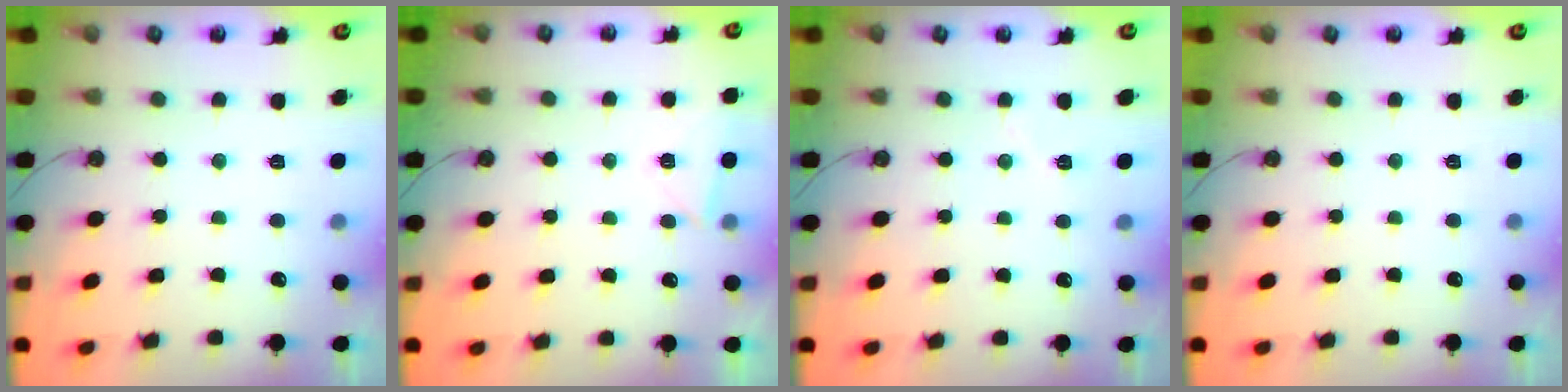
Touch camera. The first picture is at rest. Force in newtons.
{"total": 4.4, "press": 3.7, "slide": 2.5}
{"total": 4.7, "press": 4.3, "slide": 1.8}
{"total": 0.0}